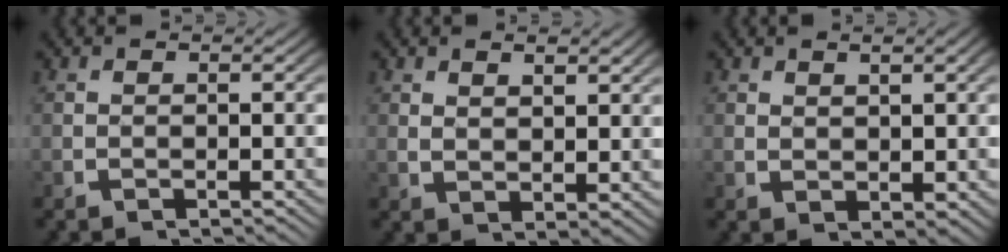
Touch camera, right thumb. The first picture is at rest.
{"total": 2.1, "force": [1.7, 0.4, 1.1], "torque": [-0.022, -0.005, 0.041]}
{"total": 1.6, "force": [1.3, 0.4, 1.0], "torque": [-0.012, -0.002, 0.032]}